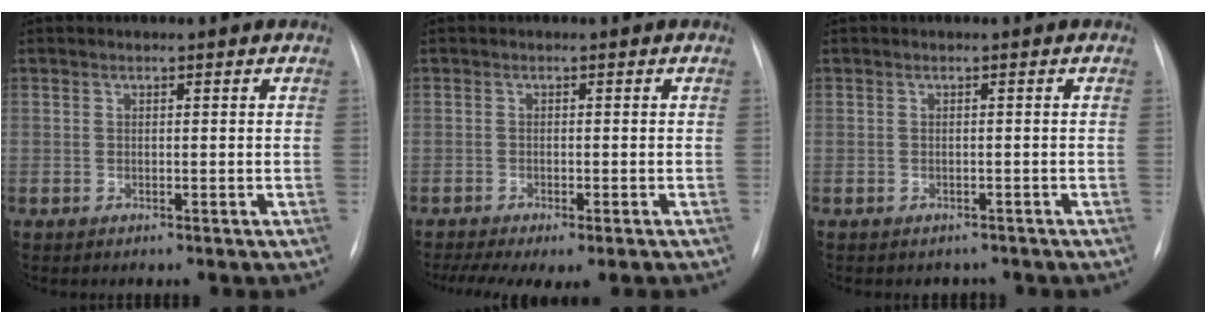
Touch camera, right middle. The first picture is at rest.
{"total": 8.8, "force": [-6.5, 2.4, 5.5], "torque": [-0.086, -0.007, -0.094]}
{"total": 1.9, "force": [-1.5, 1.1, 0.1], "torque": [-0.004, 0.005, -0.019]}